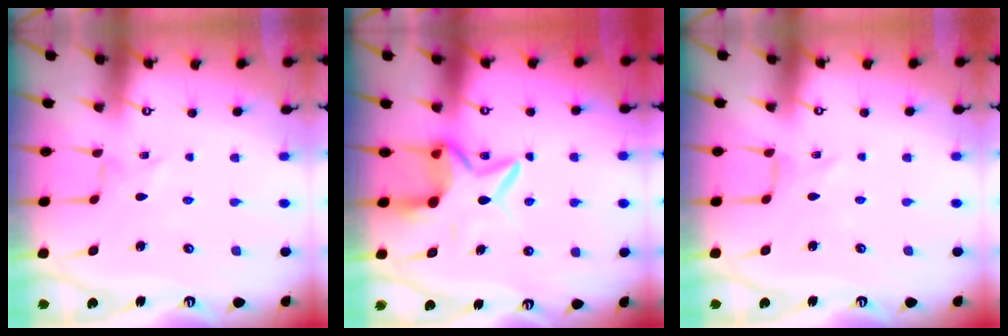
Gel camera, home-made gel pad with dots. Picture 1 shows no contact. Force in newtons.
{"total": 10.2, "press": 10.1, "slide": 1.3}
{"total": 0.0}